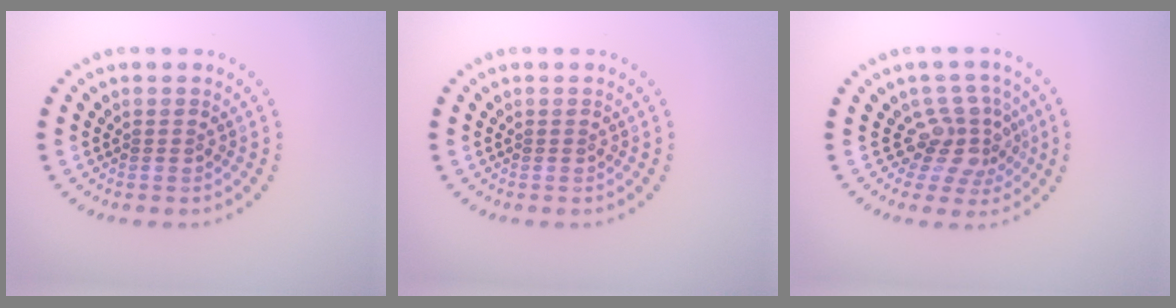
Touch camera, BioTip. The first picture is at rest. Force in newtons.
{"total": 0.0}
{"total": 3.6, "press": 2.5, "slide": 2.6}